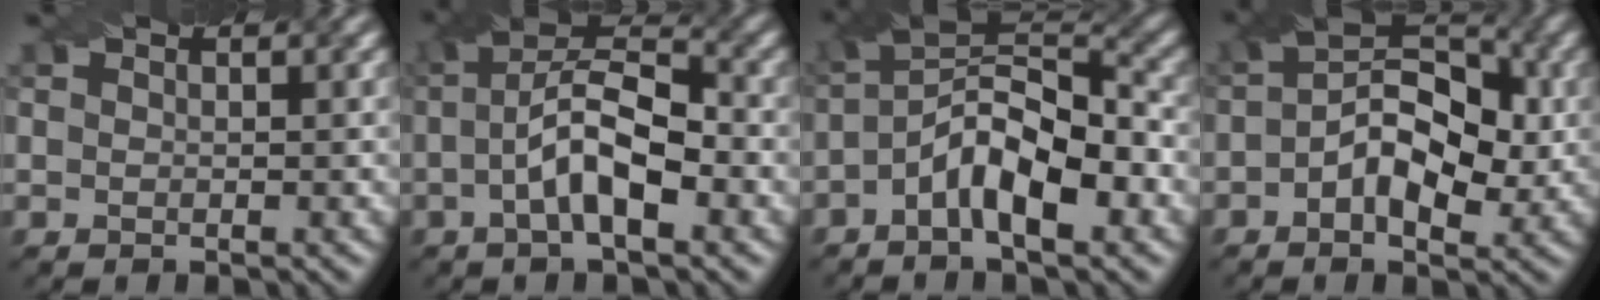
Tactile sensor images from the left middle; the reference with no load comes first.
{"total": 7.1, "force": [-1.5, 2.8, 6.3], "torque": [-0.117, 0.015, -0.032]}
{"total": 7.5, "force": [-2.2, 2.8, 6.6], "torque": [-0.111, 0.021, -0.048]}
{"total": 7.8, "force": [-0.4, 4.4, 6.4], "torque": [-0.101, 0.014, -0.014]}